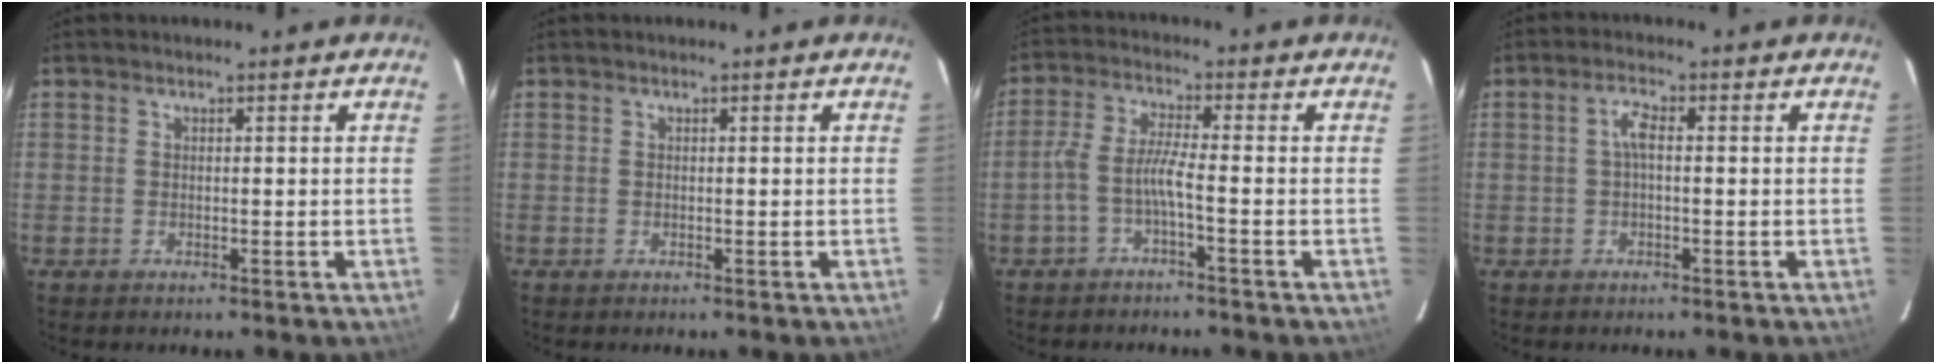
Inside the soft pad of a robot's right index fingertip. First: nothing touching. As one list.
[{"total": 0.0}, {"total": 3.3, "force": [-1.7, -0.2, 2.8], "torque": [-0.071, 0.007, -0.035]}, {"total": 2.4, "force": [-0.1, 0.8, 2.2], "torque": [-0.047, 0.009, -0.001]}]